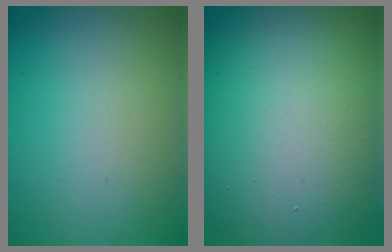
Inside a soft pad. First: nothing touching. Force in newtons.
{"total": 17.6, "press": 17.6, "slide": 1.0}